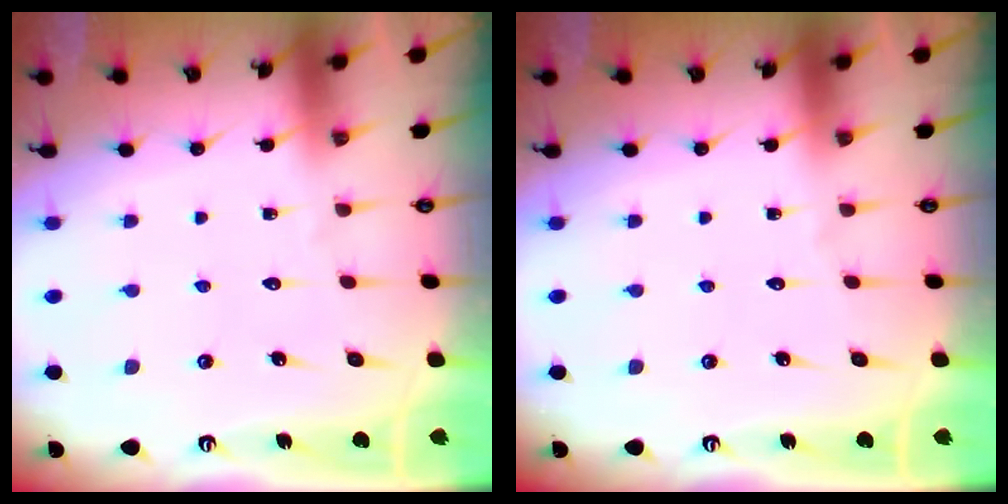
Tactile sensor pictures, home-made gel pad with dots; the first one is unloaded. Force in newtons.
{"total": 0.0}